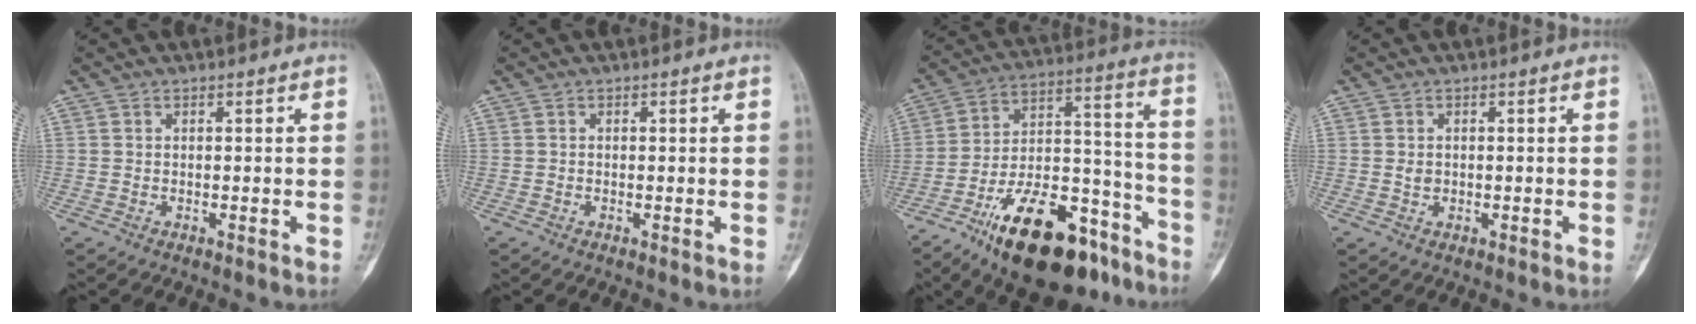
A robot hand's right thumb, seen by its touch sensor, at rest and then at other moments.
{"total": 0.0}
{"total": 25.7, "force": [-16.3, 11.0, 16.5], "torque": [-0.231, 0.095, -0.264]}
{"total": 1.2, "force": [0.0, 1.0, 0.7], "torque": [-0.011, 0.001, 0.002]}